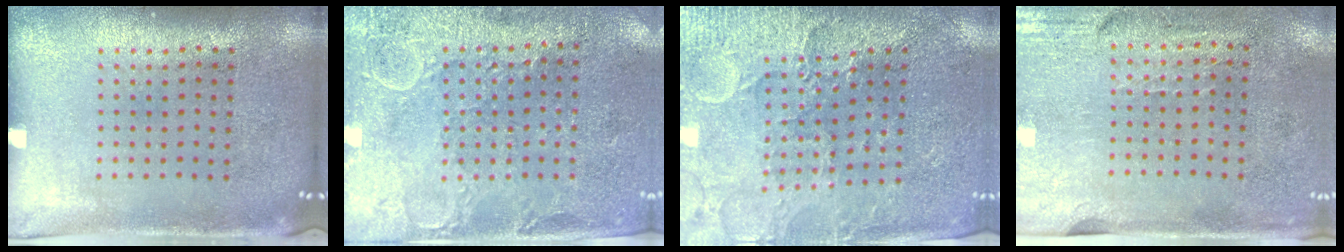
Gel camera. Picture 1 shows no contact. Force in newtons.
{"total": 2.7, "press": 2.6, "slide": 0.8}
{"total": 3.3, "press": 3.3, "slide": 0.5}
{"total": 3.0, "press": 2.5, "slide": 1.6}